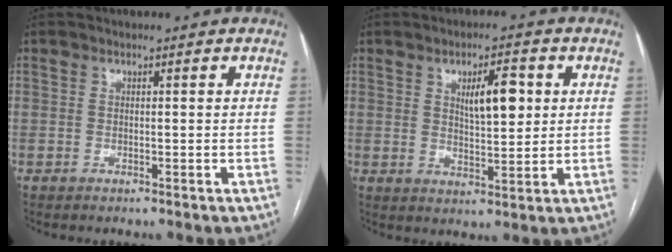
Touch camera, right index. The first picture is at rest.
{"total": 7.0, "force": [2.1, 2.2, 6.3], "torque": [-0.102, 0.005, 0.039]}